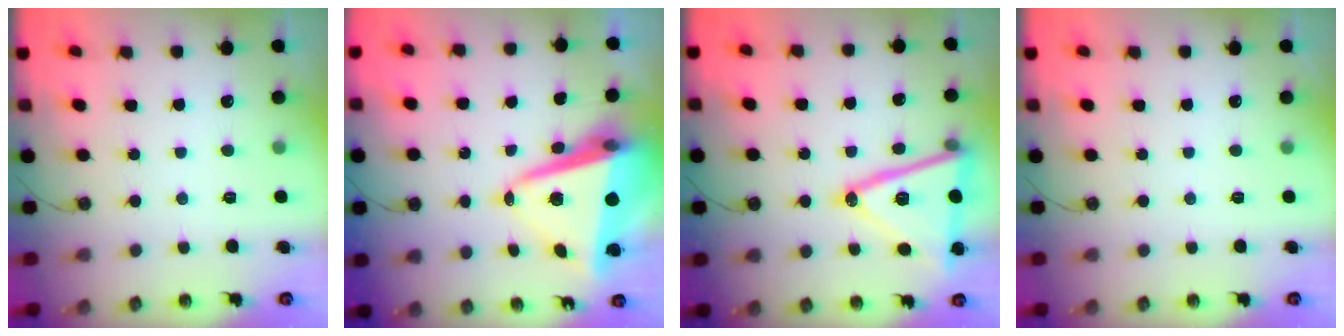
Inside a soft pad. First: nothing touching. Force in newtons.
{"total": 13.6, "press": 13.5, "slide": 1.6}
{"total": 20.4, "press": 20.1, "slide": 3.4}
{"total": 0.0}